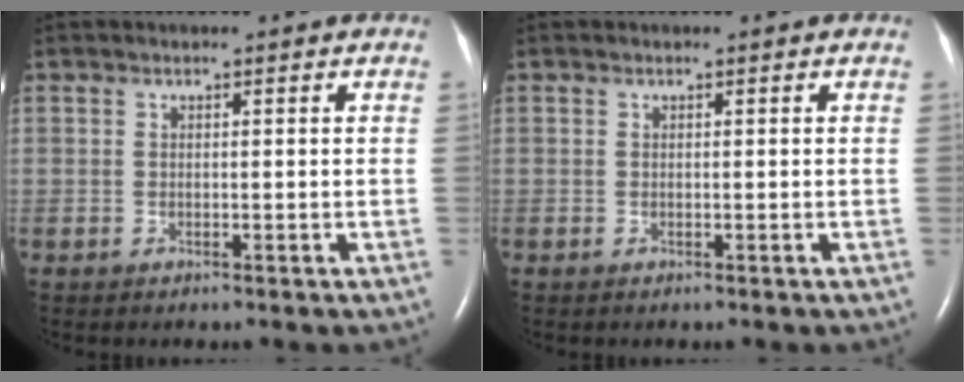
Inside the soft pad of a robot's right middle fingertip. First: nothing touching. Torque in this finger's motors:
{"motor_torque": [0.00, 0.00, 0.00, 0.01]}